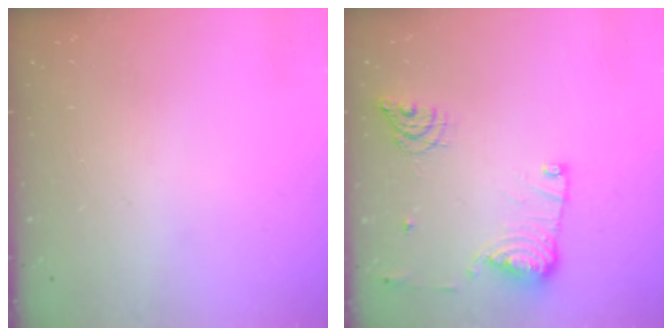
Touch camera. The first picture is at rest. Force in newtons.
{"total": 13.4, "press": 13.4, "slide": 0.6}